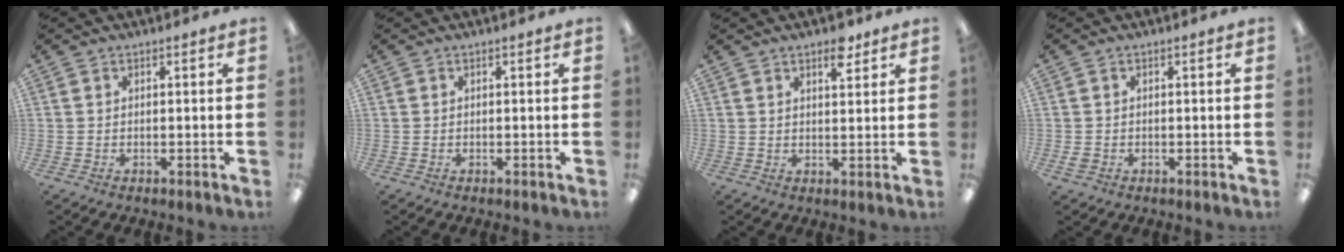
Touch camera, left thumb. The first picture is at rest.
{"total": 0.0}
{"total": 4.9, "force": [3.4, 2.0, 2.8], "torque": [-0.023, -0.019, 0.053]}
{"total": 1.2, "force": [-0.1, 1.0, 0.6], "torque": [-0.011, 0.004, -0.004]}